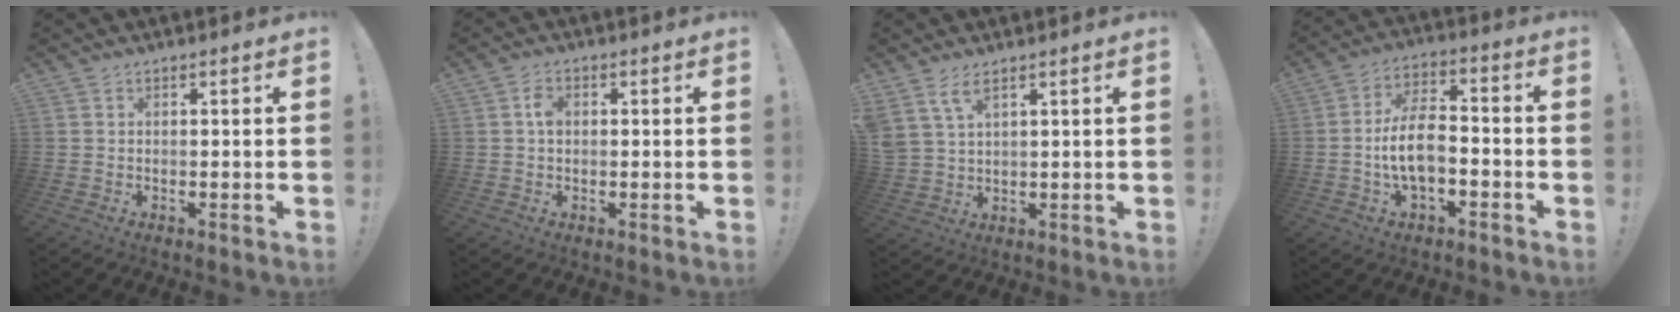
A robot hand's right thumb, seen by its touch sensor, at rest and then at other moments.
{"total": 3.2, "force": [0.3, 2.2, 2.3], "torque": [-0.028, 0.003, 0.002]}
{"total": 5.3, "force": [3.7, 1.7, 3.5], "torque": [-0.068, -0.015, 0.071]}
{"total": 13.4, "force": [-4.2, 7.5, 10.2], "torque": [-0.194, 0.026, -0.075]}